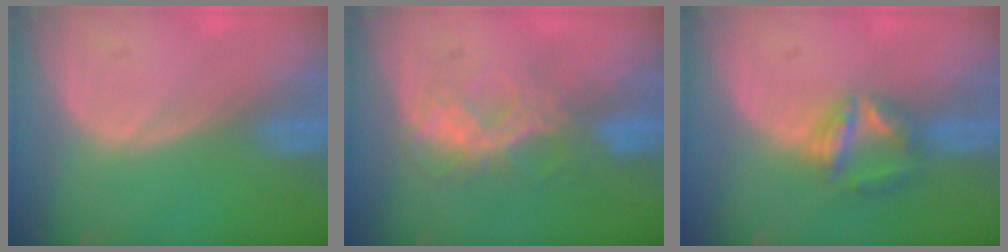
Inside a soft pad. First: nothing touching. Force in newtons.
{"total": 6.3, "press": 6.2, "slide": 1.2}
{"total": 5.7, "press": 5.4, "slide": 1.9}